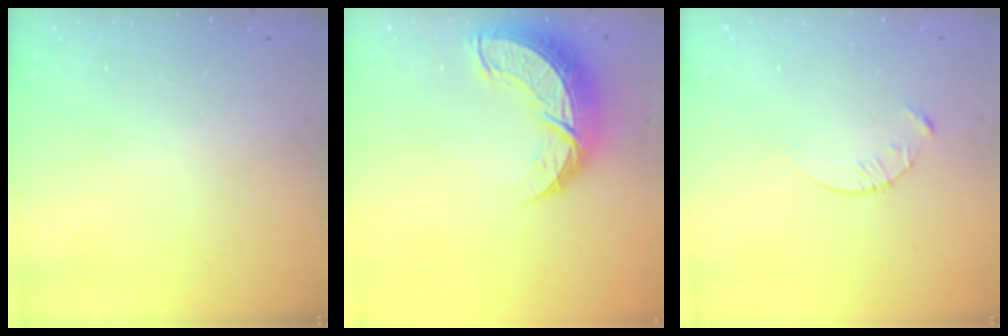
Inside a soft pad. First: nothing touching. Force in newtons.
{"total": 14.4, "press": 14.4, "slide": 1.0}
{"total": 4.3, "press": 4.2, "slide": 0.5}